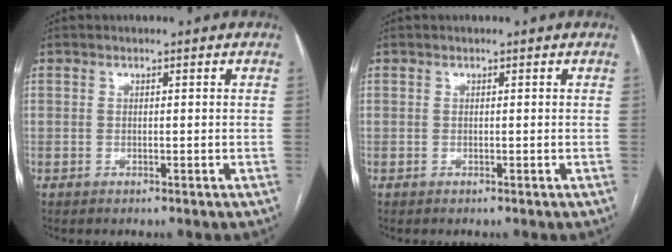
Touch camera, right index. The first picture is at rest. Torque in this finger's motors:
{"motor_torque": [0.00, 0.00, 0.00, 0.00]}